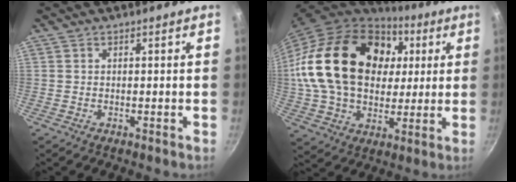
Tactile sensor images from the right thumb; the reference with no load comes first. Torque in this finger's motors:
{"motor_torque": [0.12, 4.89, 2.11, -0.45, 0.37]}